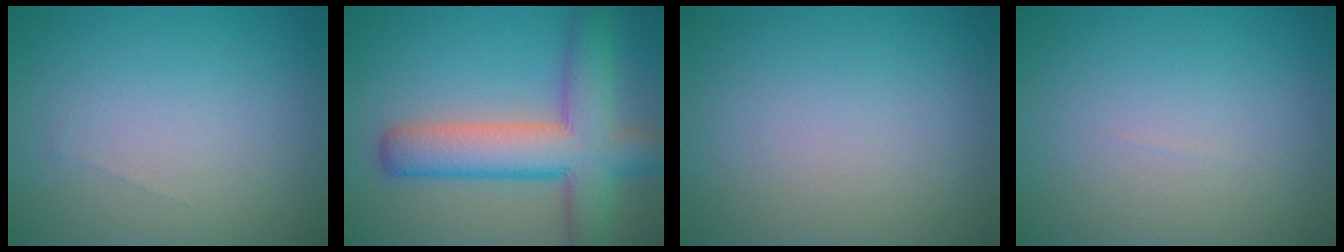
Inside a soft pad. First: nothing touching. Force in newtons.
{"total": 8.3, "press": 8.3, "slide": 0.3}
{"total": 0.0}
{"total": 0.0}